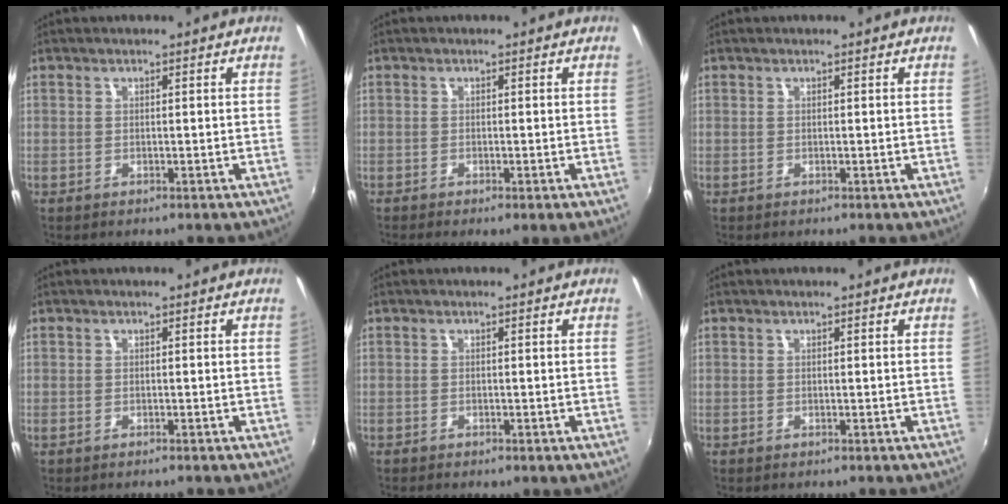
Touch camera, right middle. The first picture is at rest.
{"total": 1.7, "force": [-1.0, -0.1, 1.4], "torque": [-0.024, -0.007, -0.015]}
{"total": 0.0}
{"total": 0.6, "force": [-0.5, 0.0, 0.2], "torque": [-0.003, -0.003, -0.010]}
{"total": 1.4, "force": [-0.8, 0.5, 1.0], "torque": [-0.018, -0.006, -0.011]}
{"total": 0.0}